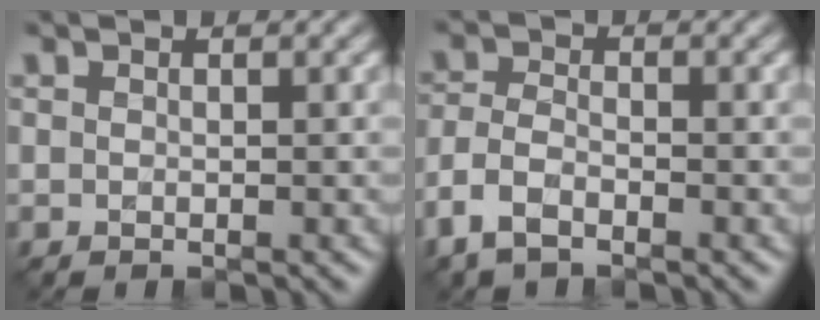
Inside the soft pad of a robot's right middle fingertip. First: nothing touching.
{"total": 3.3, "force": [-2.2, 1.5, 2.0], "torque": [-0.043, -0.002, -0.055]}